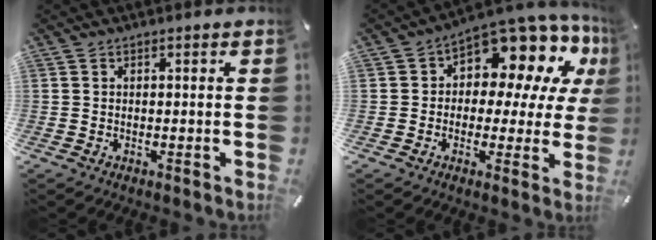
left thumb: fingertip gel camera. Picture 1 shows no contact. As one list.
[{"total": 10.3, "force": [6.1, 6.1, 5.7], "torque": [-0.081, -0.069, 0.106]}]